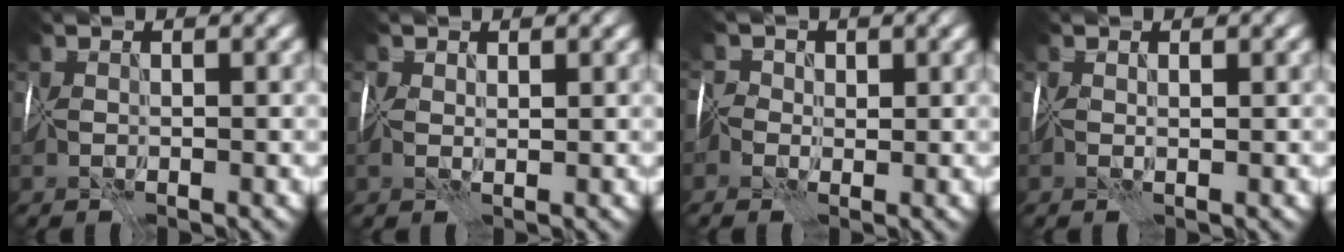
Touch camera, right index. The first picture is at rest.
{"total": 1.3, "force": [1.3, 0.1, 0.0], "torque": [-0.001, 0.012, 0.026]}
{"total": 2.0, "force": [-0.4, 1.9, 0.4], "torque": [0.006, 0.021, -0.017]}
{"total": 1.0, "force": [0.9, -0.5, -0.2], "torque": [0.003, 0.006, 0.021]}